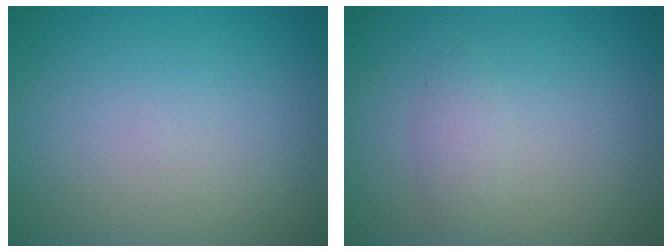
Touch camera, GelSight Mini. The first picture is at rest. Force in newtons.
{"total": 1.3, "press": 1.3, "slide": 0.1}